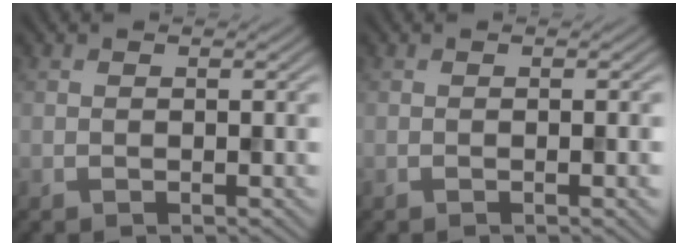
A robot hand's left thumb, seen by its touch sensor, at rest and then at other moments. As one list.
[{"total": 1.1, "force": [-0.2, -0.5, 1.0], "torque": [-0.009, 0.002, -0.004]}]